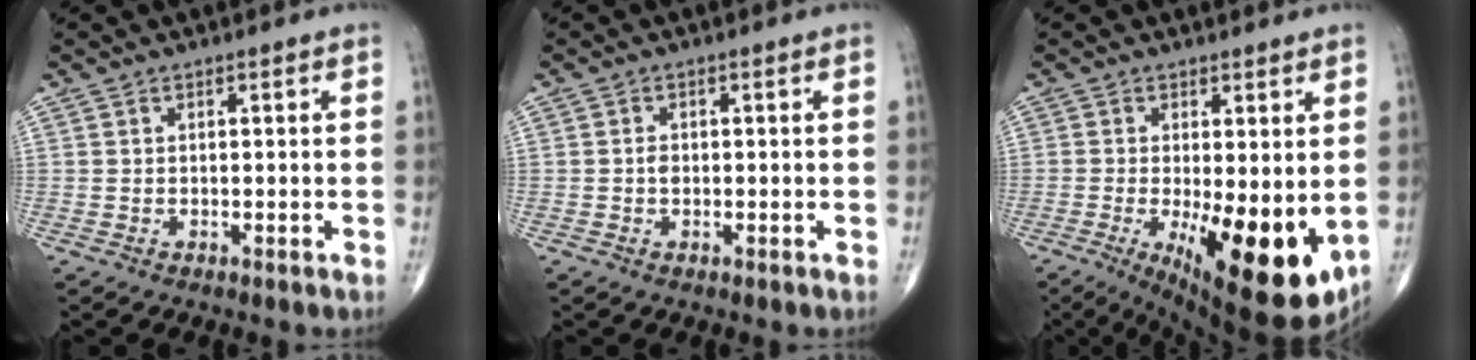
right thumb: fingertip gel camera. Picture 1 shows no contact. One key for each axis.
{"total": 1.2, "fx": -0.1, "fy": 0.9, "fz": 0.8, "tx": -0.010, "ty": 0.002, "tz": -0.003}
{"total": 16.8, "fx": -3.3, "fy": 6.1, "fz": 15.3, "tx": -0.199, "ty": -0.031, "tz": -0.025}